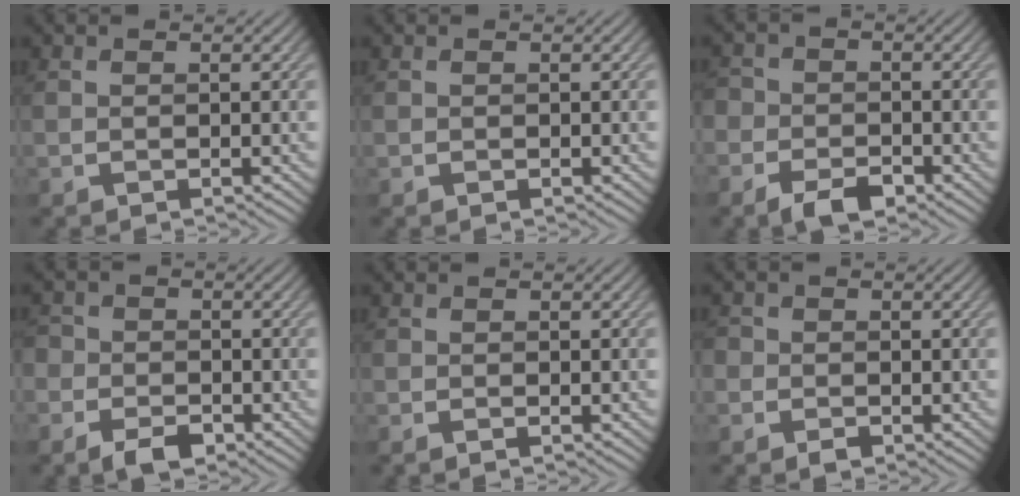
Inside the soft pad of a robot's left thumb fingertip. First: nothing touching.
{"total": 0.0}
{"total": 4.7, "force": [-2.9, 2.9, 2.3], "torque": [-0.043, -0.003, -0.062]}
{"total": 4.2, "force": [-2.5, 2.7, 2.0], "torque": [-0.037, -0.003, -0.057]}
{"total": 0.8, "force": [-0.5, 0.0, 0.5], "torque": [-0.012, -0.002, -0.010]}
{"total": 2.1, "force": [-1.0, 1.8, 0.7], "torque": [0.000, -0.005, -0.028]}